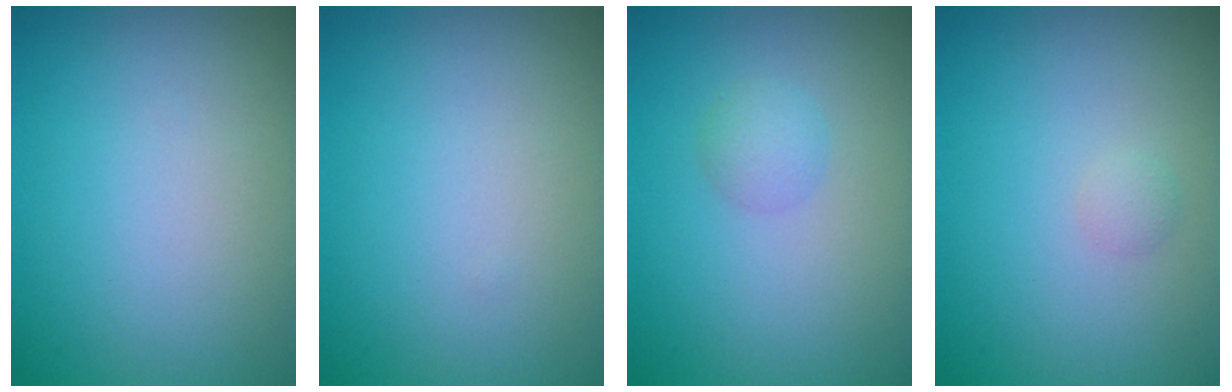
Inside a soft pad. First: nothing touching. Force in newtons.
{"total": 0.0}
{"total": 1.5, "press": 1.5, "slide": 0.1}
{"total": 0.6, "press": 0.6, "slide": 0.1}